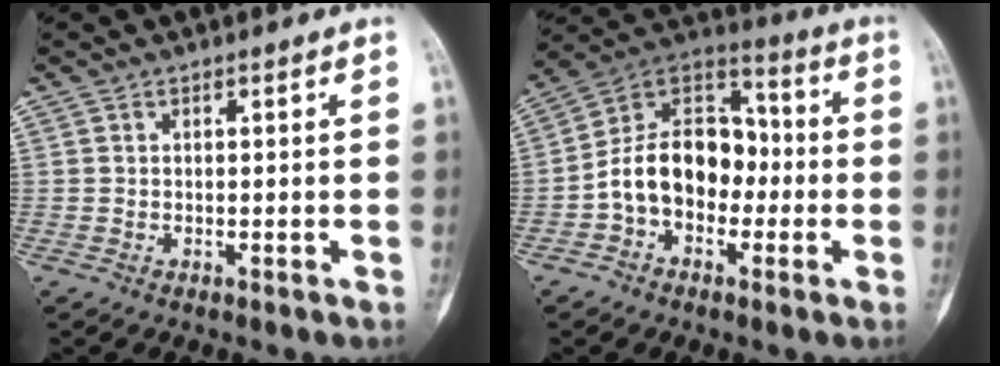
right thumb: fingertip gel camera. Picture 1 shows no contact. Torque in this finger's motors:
{"motor_torque": [1.05, 1.02, 0.84, -0.79, 0.16]}